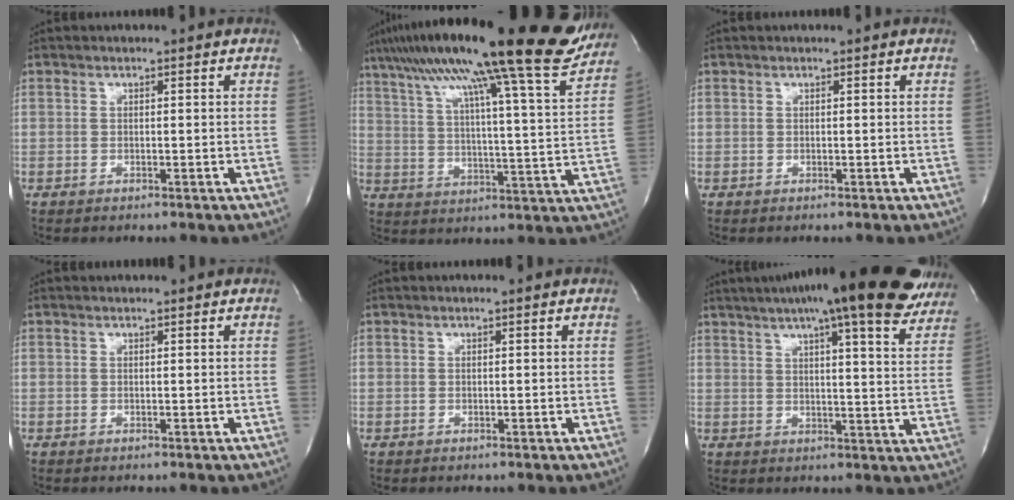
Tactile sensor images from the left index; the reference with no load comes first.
{"total": 28.7, "force": [22.9, 1.2, 17.2], "torque": [-0.281, -0.007, 0.315]}
{"total": 0.0}
{"total": 0.6, "force": [0.6, 0.0, 0.1], "torque": [-0.004, 0.011, 0.013]}
{"total": 0.0}
{"total": 25.2, "force": [19.6, 4.3, 15.2], "torque": [-0.227, 0.015, 0.241]}